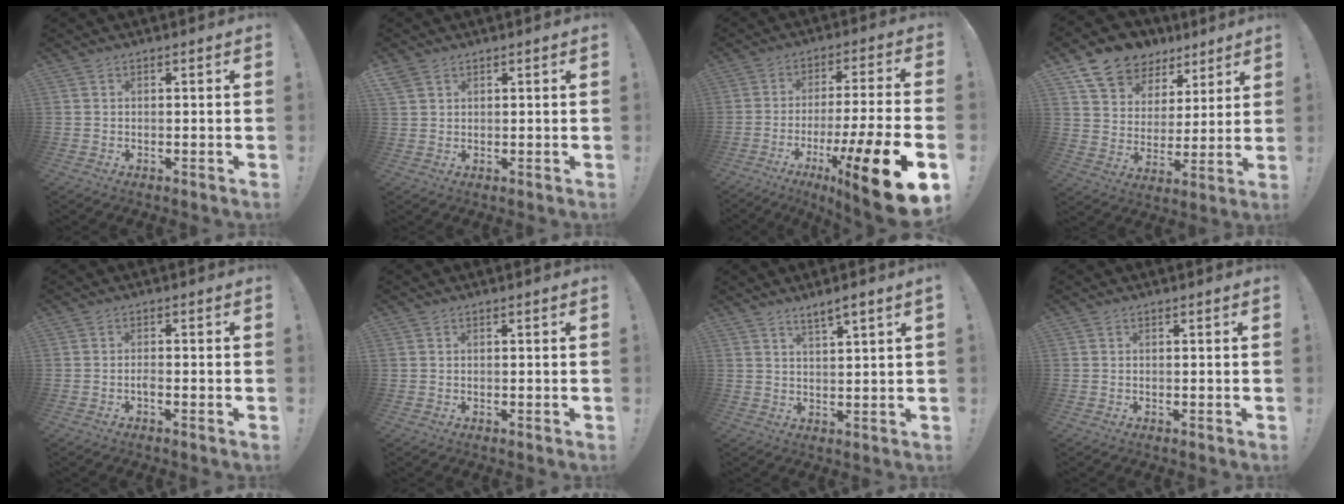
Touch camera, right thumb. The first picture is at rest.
{"total": 3.0, "force": [2.2, 1.7, 1.1], "torque": [-0.017, -0.010, 0.041]}
{"total": 20.0, "force": [-9.8, 1.9, 17.3], "torque": [-0.273, 0.051, -0.152]}
{"total": 11.8, "force": [8.3, 7.8, 3.0], "torque": [-0.055, -0.056, 0.160]}
{"total": 1.6, "force": [-1.2, 0.2, 1.1], "torque": [-0.026, 0.003, -0.020]}
{"total": 0.0}
{"total": 3.7, "force": [2.8, -0.4, 2.4], "torque": [-0.040, -0.018, 0.046]}
{"total": 0.0}